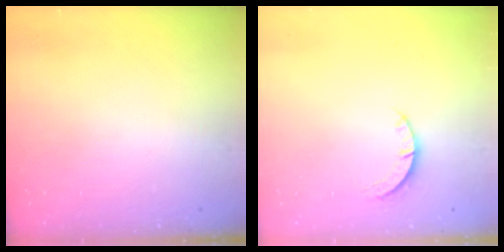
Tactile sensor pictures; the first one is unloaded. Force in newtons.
{"total": 2.9, "press": 2.9, "slide": 0.4}